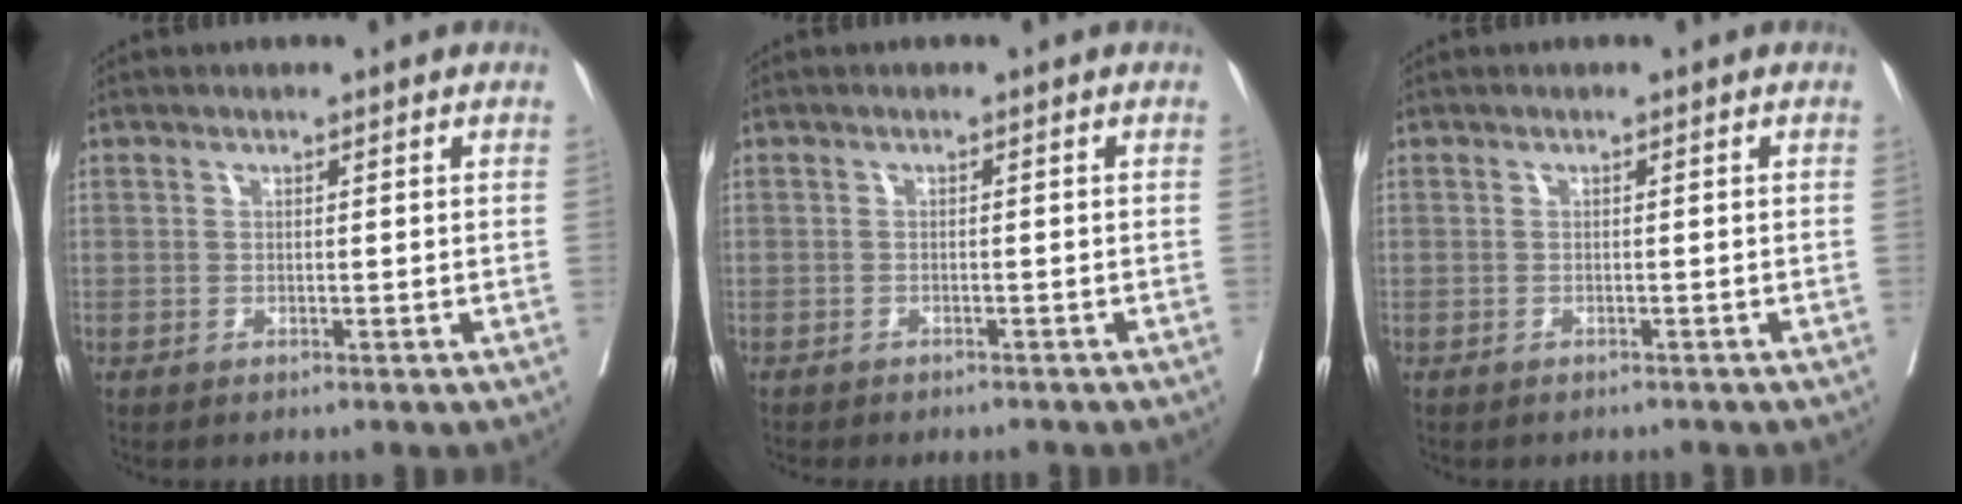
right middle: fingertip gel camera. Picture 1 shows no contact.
{"total": 3.8, "force": [-3.4, 1.3, 1.1], "torque": [-0.016, -0.006, -0.042]}
{"total": 2.0, "force": [-1.9, 0.5, 0.4], "torque": [-0.015, -0.005, -0.025]}